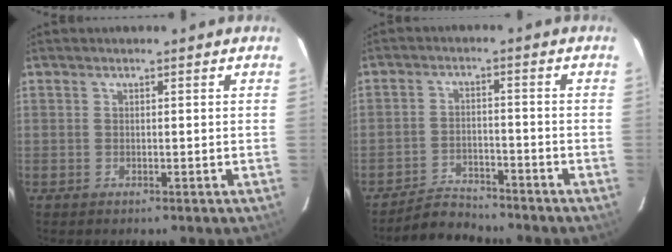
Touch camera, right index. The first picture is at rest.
{"total": 5.7, "force": [-5.5, 1.4, 0.4], "torque": [-0.026, 0.011, -0.092]}